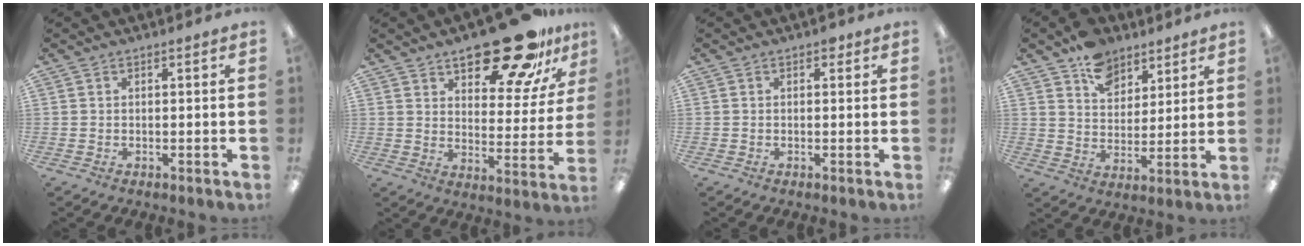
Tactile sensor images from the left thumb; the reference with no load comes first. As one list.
[{"total": 20.2, "force": [15.2, 8.0, 10.8], "torque": [-0.146, -0.099, 0.253]}, {"total": 1.4, "force": [0.7, 0.9, 0.8], "torque": [-0.008, 0.001, 0.010]}, {"total": 10.4, "force": [7.4, 6.7, 3.0], "torque": [-0.043, -0.044, 0.138]}]